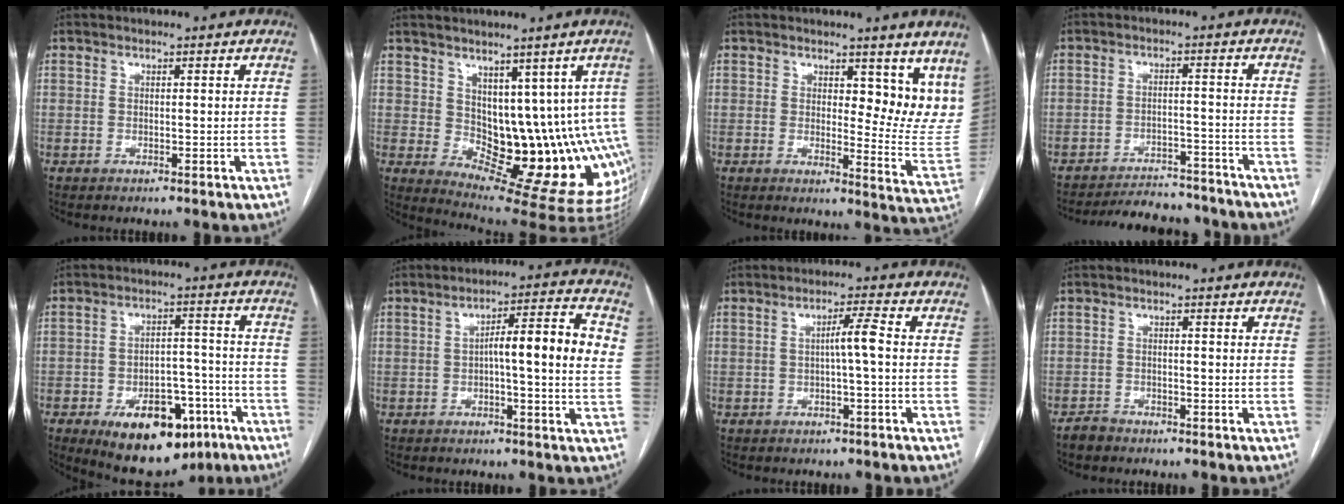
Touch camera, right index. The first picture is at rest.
{"total": 14.0, "force": [1.8, 6.9, 12.0], "torque": [-0.143, -0.003, 0.042]}
{"total": 10.3, "force": [7.8, 4.2, 5.3], "torque": [-0.042, -0.036, 0.079]}
{"total": 12.9, "force": [-12.3, 2.7, 2.9], "torque": [-0.042, 0.003, -0.164]}
{"total": 16.2, "force": [-9.0, 8.9, 10.1], "torque": [-0.152, 0.021, -0.123]}
{"total": 10.3, "force": [0.9, 0.9, 10.2], "torque": [-0.149, 0.022, 0.009]}
{"total": 3.4, "force": [-0.3, -0.3, 3.3], "torque": [-0.058, 0.006, -0.003]}
{"total": 2.1, "force": [-1.9, 0.9, 0.3], "torque": [-0.012, 0.000, -0.031]}